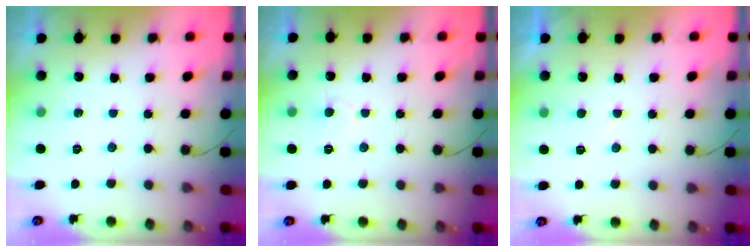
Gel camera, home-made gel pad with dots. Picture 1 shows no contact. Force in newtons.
{"total": 5.6, "press": 5.6, "slide": 0.3}
{"total": 2.3, "press": 2.3, "slide": 0.2}